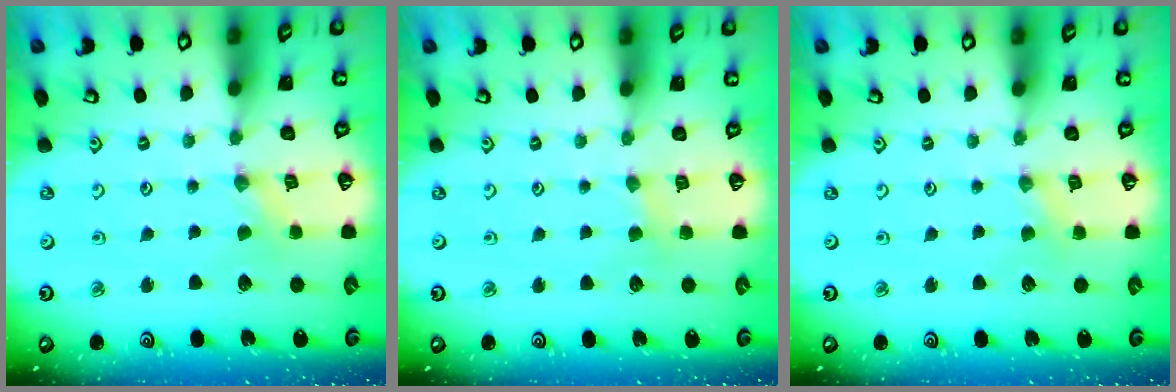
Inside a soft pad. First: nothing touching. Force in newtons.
{"total": 2.2, "press": 2.2, "slide": 0.4}
{"total": 2.0, "press": 2.0, "slide": 0.4}